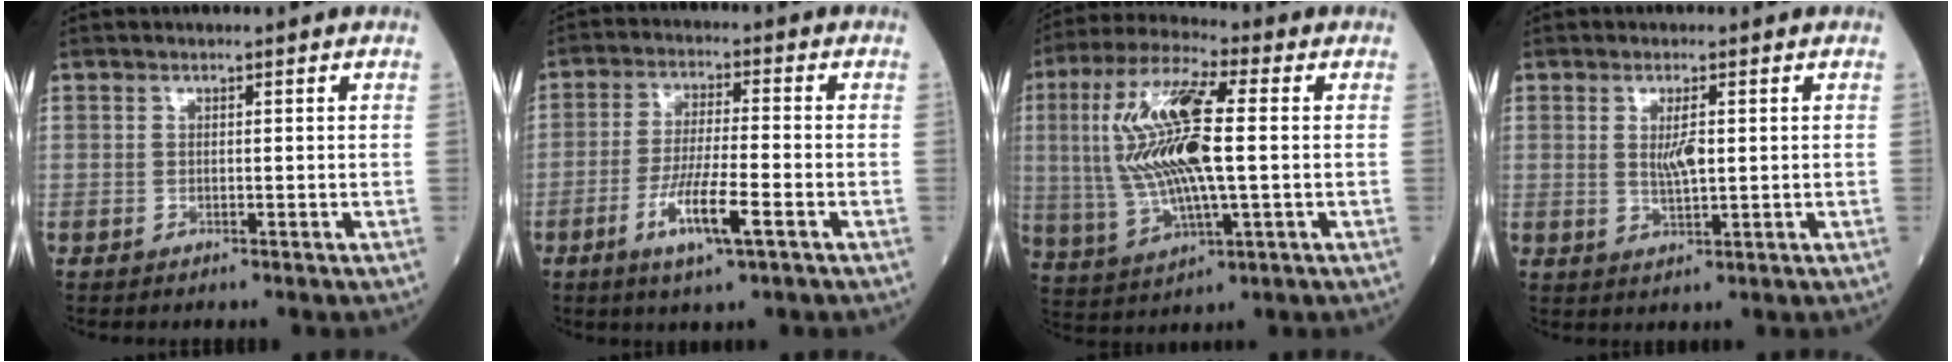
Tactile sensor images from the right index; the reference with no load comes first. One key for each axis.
{"total": 8.5, "fx": -3.6, "fy": 0.6, "fz": 7.7, "tx": -0.150, "ty": -0.012, "tz": -0.066}
{"total": 16.6, "fx": 1.1, "fy": 3.4, "fz": 16.2, "tx": -0.343, "ty": 0.011, "tz": 0.021}
{"total": 3.5, "fx": 0.5, "fy": 0.7, "fz": 3.4, "tx": -0.064, "ty": -0.004, "tz": 0.011}